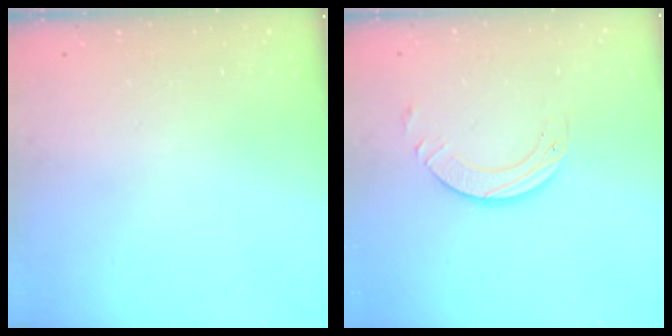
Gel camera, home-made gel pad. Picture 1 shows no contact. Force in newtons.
{"total": 4.3, "press": 4.3, "slide": 0.1}